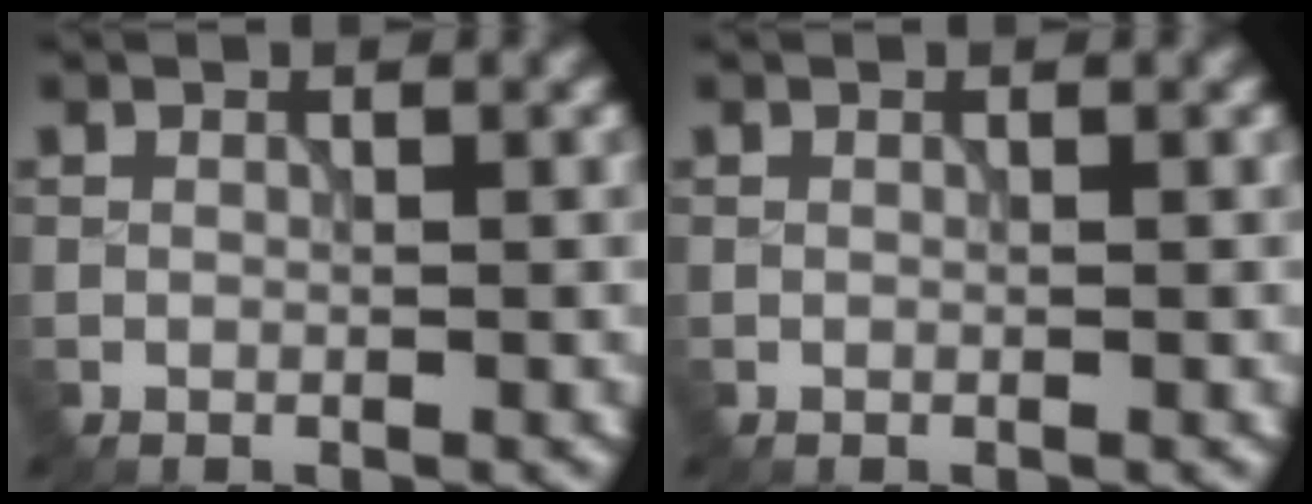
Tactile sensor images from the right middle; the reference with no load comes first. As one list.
[{"total": 0.0}]